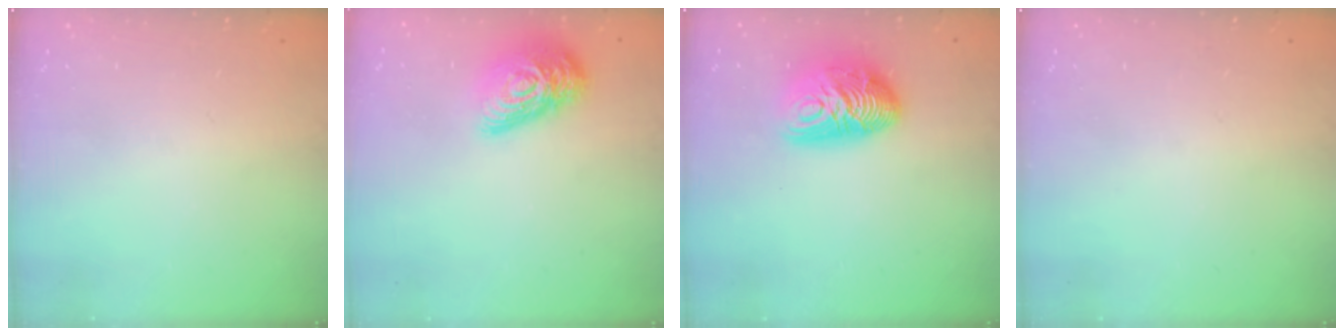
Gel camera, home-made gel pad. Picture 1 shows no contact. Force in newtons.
{"total": 15.3, "press": 15.3, "slide": 0.8}
{"total": 13.5, "press": 13.5, "slide": 0.2}
{"total": 0.0}